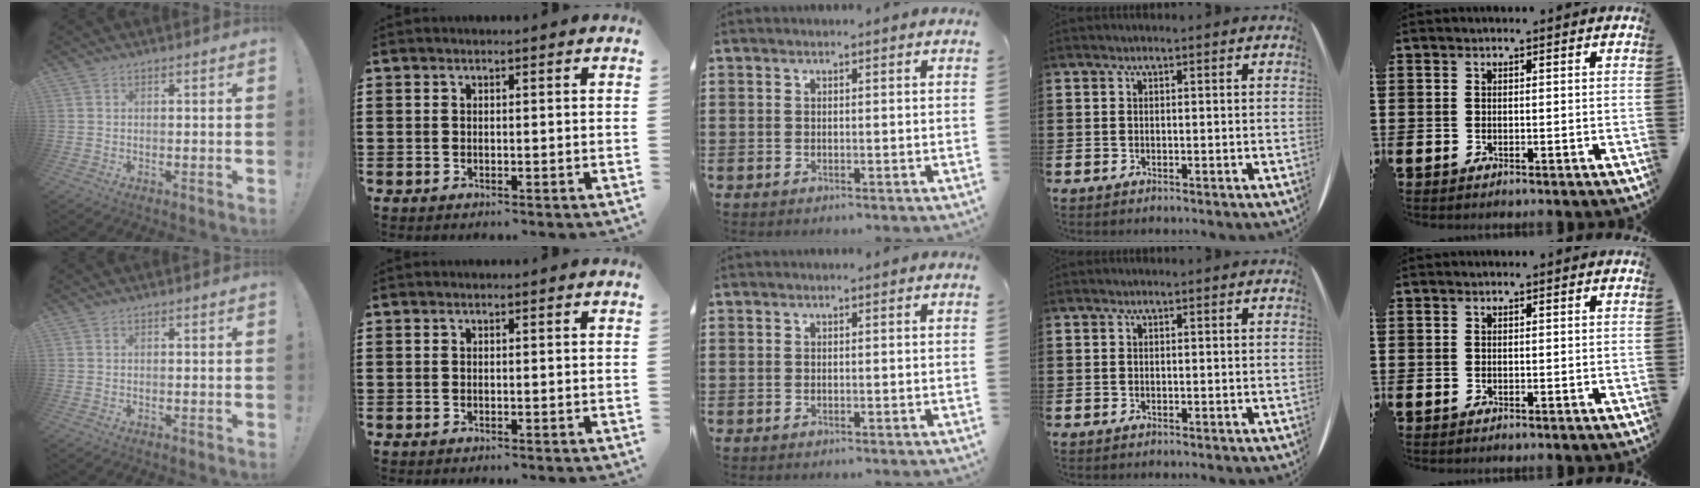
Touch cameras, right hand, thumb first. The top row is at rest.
{}